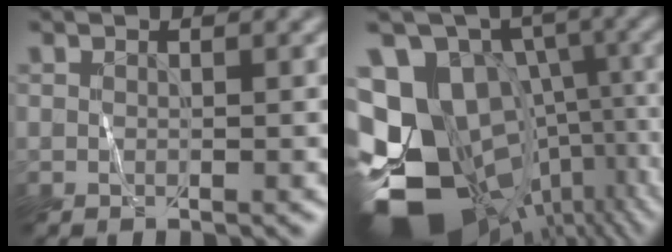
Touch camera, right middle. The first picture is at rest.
{"total": 19.7, "force": [-6.9, 14.7, 11.1], "torque": [-0.199, -0.010, -0.079]}